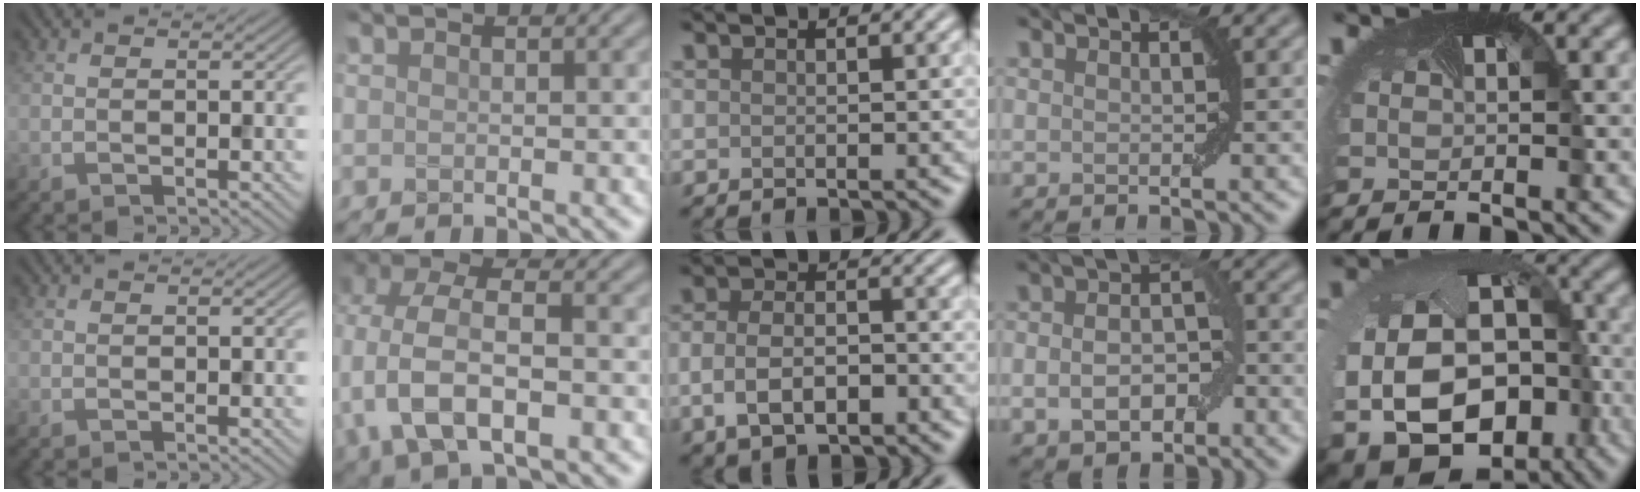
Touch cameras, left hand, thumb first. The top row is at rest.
{"index": {"total": 9.7, "force": [-1.5, 5.8, 7.6], "torque": [-0.171, 0.003, -0.036]}, "middle": {"total": 4.9, "force": [-1.7, 2.8, 3.7], "torque": [-0.070, -0.002, -0.035]}, "ring": {"total": 5.3, "force": [-1.6, 3.3, 3.9], "torque": [-0.065, 0.003, -0.032]}, "little": {"total": 19.5, "force": [-5.7, 15.0, 11.2], "torque": [-0.229, -0.037, -0.095]}}